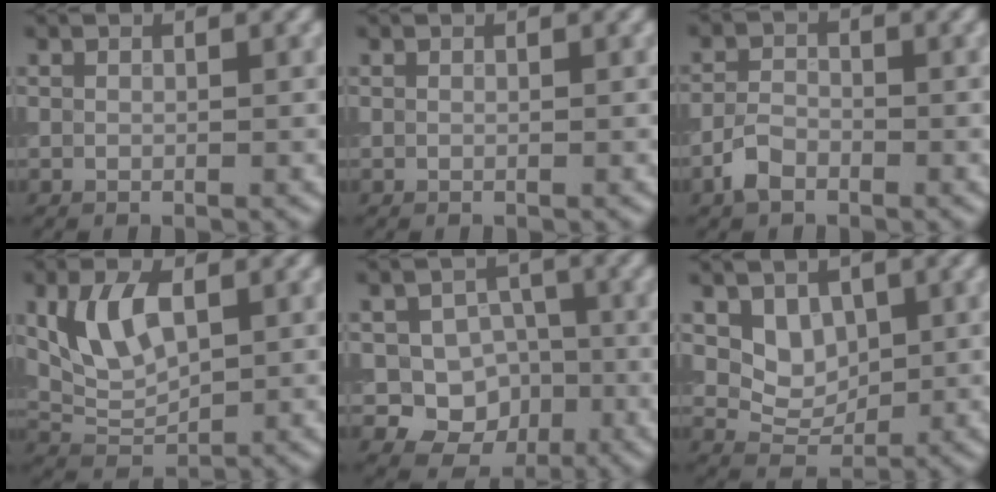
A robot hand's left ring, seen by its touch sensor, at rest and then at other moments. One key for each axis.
{"total": 0.0}
{"total": 2.3, "fx": -1.5, "fy": 1.3, "fz": 1.2, "tx": -0.024, "ty": 0.006, "tz": -0.037}
{"total": 4.9, "fx": 1.4, "fy": 2.7, "fz": 3.9, "tx": -0.079, "ty": 0.005, "tz": 0.029}
{"total": 8.6, "fx": -2.0, "fy": 7.7, "fz": 3.1, "tx": -0.022, "ty": 0.016, "tz": -0.056}
{"total": 3.1, "fx": 1.0, "fy": 2.4, "fz": 1.6, "tx": -0.025, "ty": -0.007, "tz": 0.019}